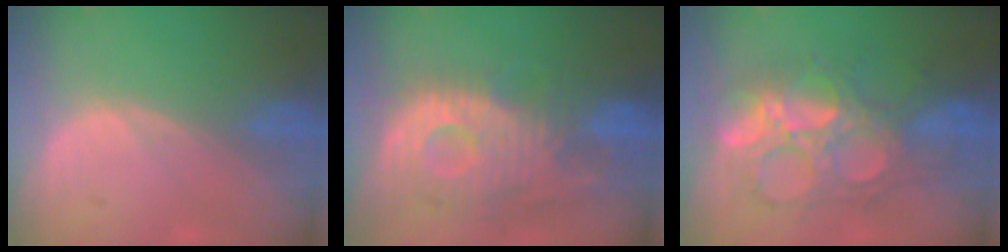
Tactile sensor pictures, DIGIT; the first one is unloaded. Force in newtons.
{"total": 12.3, "press": 10.8, "slide": 5.9}
{"total": 10.0, "press": 10.0, "slide": 0.7}